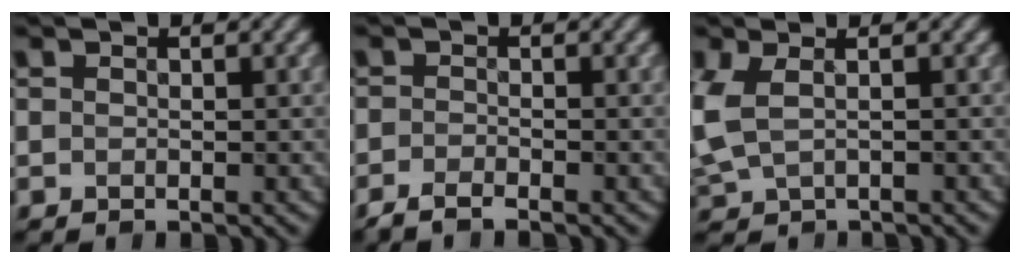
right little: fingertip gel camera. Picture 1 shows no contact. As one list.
[{"total": 1.8, "force": [-1.5, 0.2, 0.8], "torque": [-0.009, -0.009, -0.034]}, {"total": 2.2, "force": [0.0, 1.1, 2.0], "torque": [-0.061, -0.003, 0.007]}]